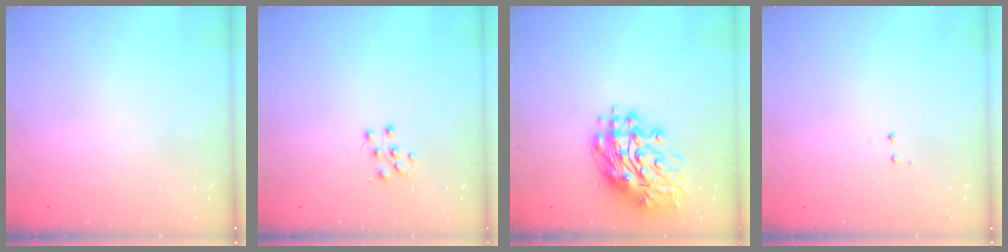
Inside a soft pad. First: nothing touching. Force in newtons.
{"total": 5.5, "press": 5.5, "slide": 0.6}
{"total": 14.3, "press": 14.2, "slide": 1.9}
{"total": 4.0, "press": 4.0, "slide": 0.4}